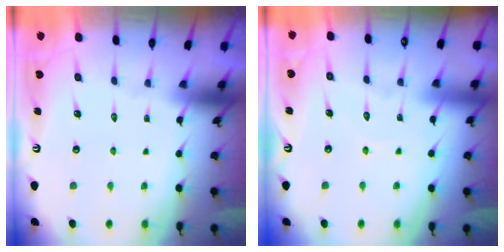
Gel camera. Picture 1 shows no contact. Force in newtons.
{"total": 5.7, "press": 5.7, "slide": 0.5}